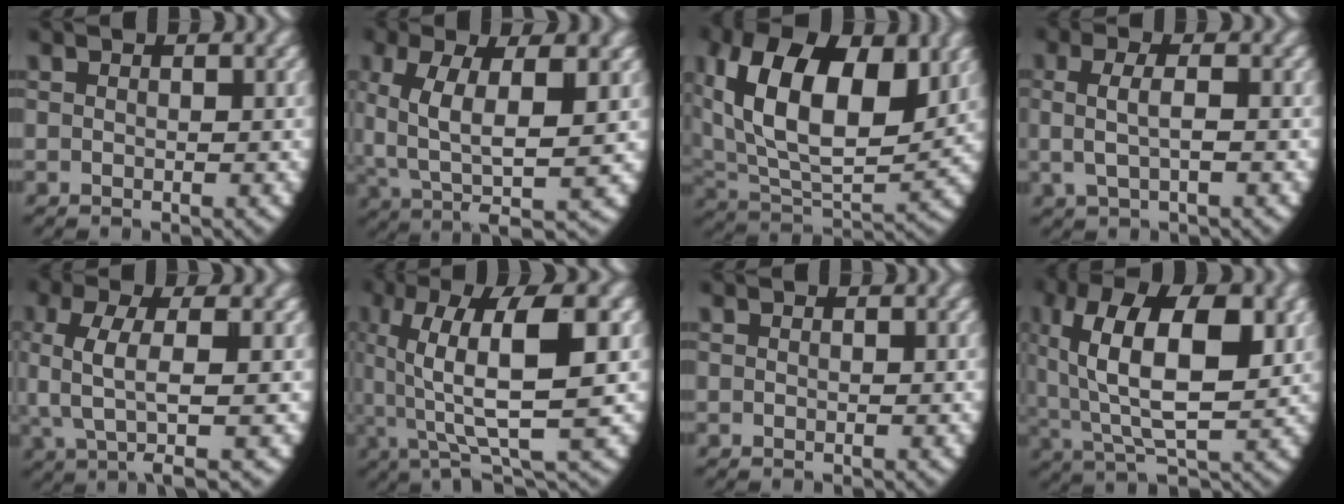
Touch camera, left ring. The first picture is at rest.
{"total": 7.6, "force": [0.4, 3.7, 6.7], "torque": [-0.122, -0.017, 0.018]}
{"total": 12.2, "force": [3.4, 7.5, 9.0], "torque": [-0.194, -0.035, 0.073]}
{"total": 3.3, "force": [0.4, 1.7, 2.8], "torque": [-0.069, -0.002, 0.011]}
{"total": 5.6, "force": [0.5, 2.2, 5.2], "torque": [-0.111, -0.009, 0.018]}
{"total": 9.4, "force": [1.4, 3.9, 8.4], "torque": [-0.149, -0.004, 0.022]}
{"total": 0.0}
{"total": 9.7, "force": [1.7, 5.1, 8.1], "torque": [-0.147, -0.013, 0.039]}